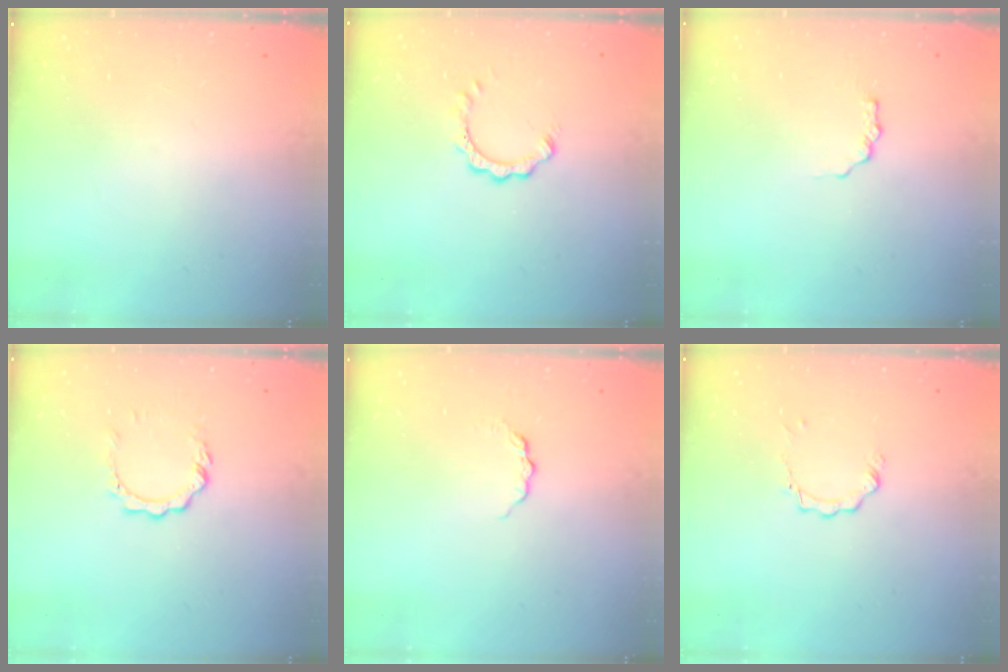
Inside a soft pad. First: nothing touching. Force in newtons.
{"total": 3.7, "press": 3.7, "slide": 0.2}
{"total": 3.1, "press": 3.1, "slide": 0.5}
{"total": 4.7, "press": 4.7, "slide": 0.4}
{"total": 3.7, "press": 3.7, "slide": 0.4}
{"total": 2.3, "press": 2.3, "slide": 0.3}